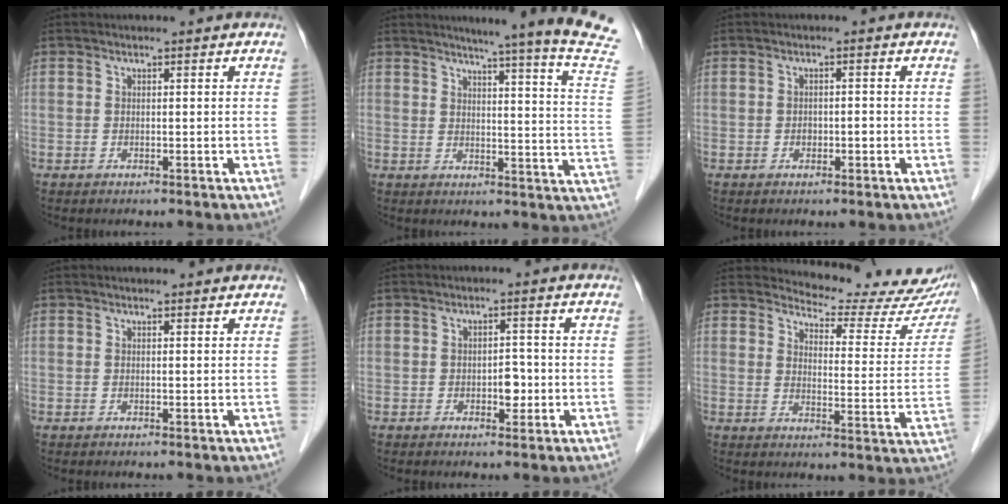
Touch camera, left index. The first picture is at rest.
{"total": 18.6, "force": [16.3, -2.7, 8.7], "torque": [-0.124, -0.087, 0.179]}
{"total": 1.2, "force": [-0.4, 0.8, 0.9], "torque": [-0.012, 0.003, -0.006]}
{"total": 2.0, "force": [1.9, 0.4, 0.3], "torque": [-0.013, 0.011, 0.020]}
{"total": 2.4, "force": [-0.7, 1.4, 1.8], "torque": [-0.022, 0.004, -0.007]}
{"total": 16.6, "force": [16.0, 3.0, 3.3], "torque": [-0.023, -0.074, 0.169]}